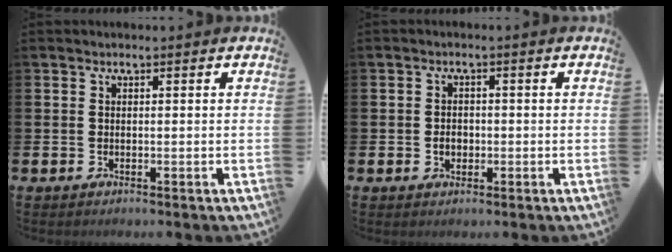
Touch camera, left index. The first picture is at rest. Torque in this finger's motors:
{"motor_torque": [0.10, 0.00, 0.00, 0.04]}